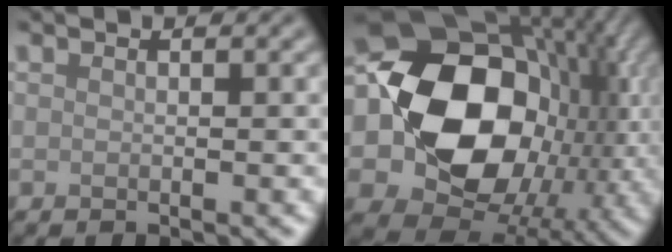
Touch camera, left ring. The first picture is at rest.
{"total": 15.9, "force": [-0.5, 12.5, 9.9], "torque": [-0.161, -0.008, -0.014]}